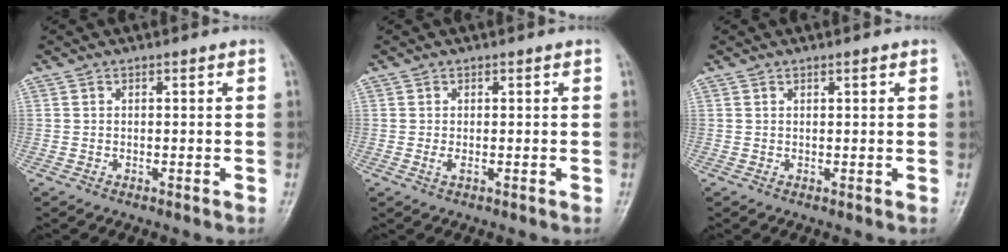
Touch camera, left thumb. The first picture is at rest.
{"total": 1.4, "force": [0.1, 0.6, 1.3], "torque": [-0.023, 0.001, 0.004]}
{"total": 0.9, "force": [0.5, 0.3, 0.7], "torque": [-0.009, 0.000, 0.008]}